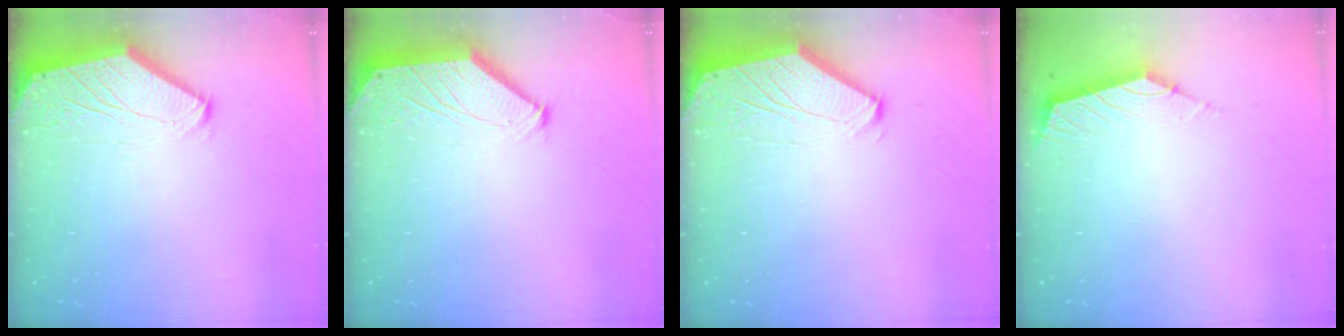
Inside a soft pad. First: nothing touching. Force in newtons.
{"total": 0.0}
{"total": 0.0}
{"total": 2.5, "press": 2.4, "slide": 0.7}